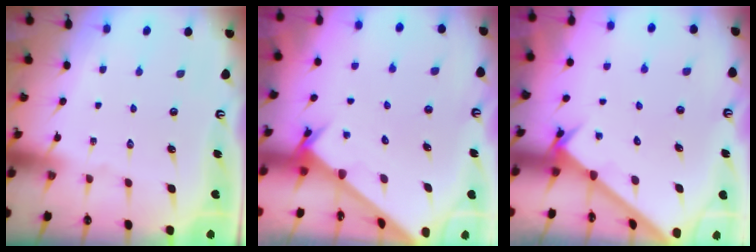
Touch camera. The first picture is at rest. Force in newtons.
{"total": 2.5, "press": 2.5, "slide": 0.2}
{"total": 2.1, "press": 2.1, "slide": 0.2}